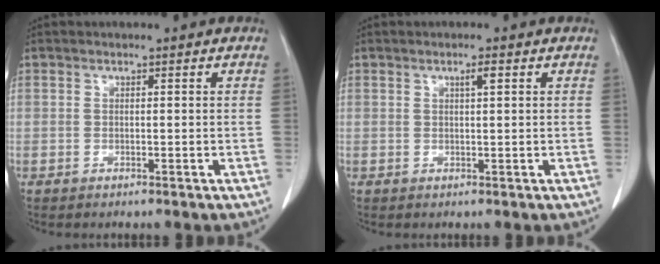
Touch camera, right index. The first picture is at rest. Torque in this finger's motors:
{"motor_torque": [0.14, -0.08, -0.01, 0.01]}